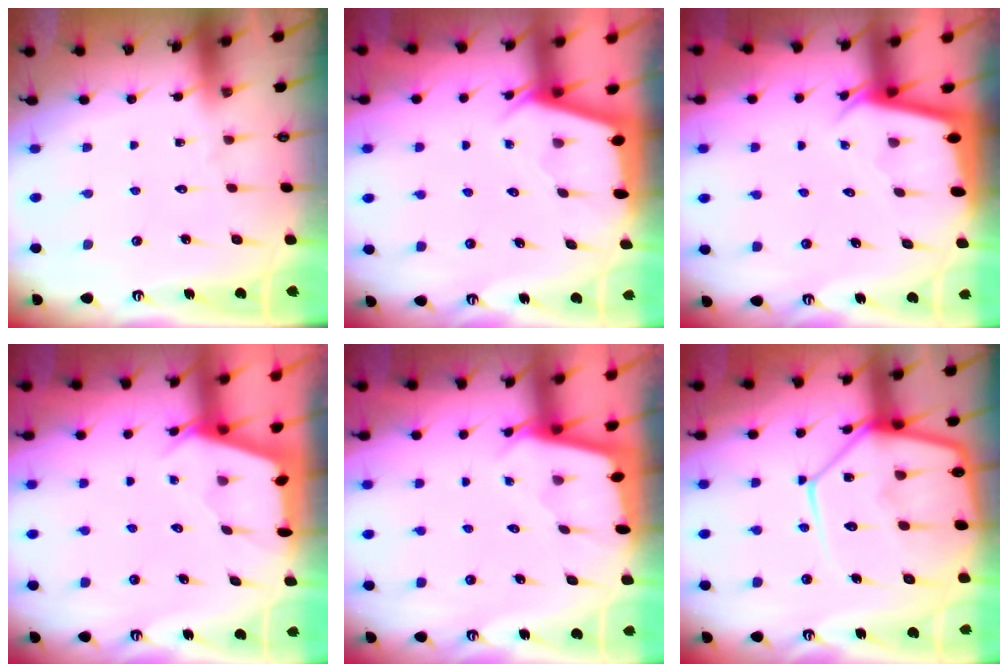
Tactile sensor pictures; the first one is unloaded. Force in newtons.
{"total": 2.3, "press": 2.3, "slide": 0.3}
{"total": 2.3, "press": 2.3, "slide": 0.1}
{"total": 2.4, "press": 2.4, "slide": 0.3}
{"total": 1.7, "press": 1.7, "slide": 0.1}
{"total": 19.7, "press": 19.6, "slide": 1.7}